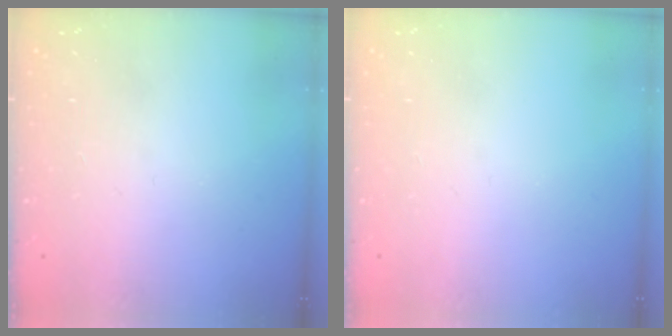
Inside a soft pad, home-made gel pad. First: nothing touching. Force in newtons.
{"total": 0.0}